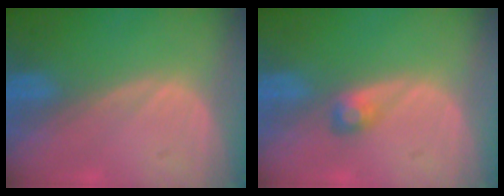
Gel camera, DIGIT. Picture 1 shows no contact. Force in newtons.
{"total": 1.9, "press": 1.8, "slide": 0.2}